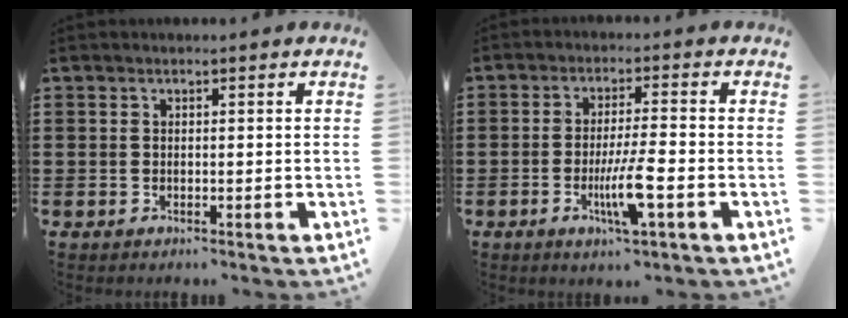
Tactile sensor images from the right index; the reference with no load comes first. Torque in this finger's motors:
{"motor_torque": [2.14, 0.00, 0.24, 0.08]}